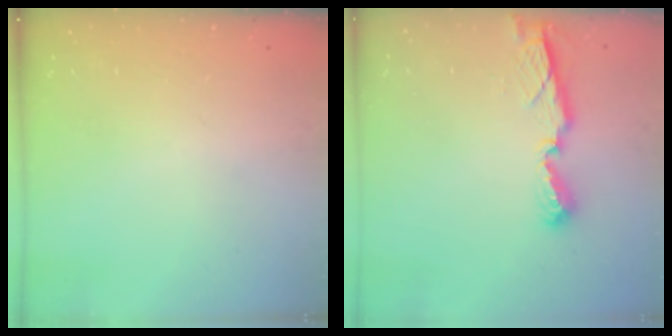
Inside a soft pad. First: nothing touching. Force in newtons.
{"total": 7.7, "press": 7.7, "slide": 0.2}